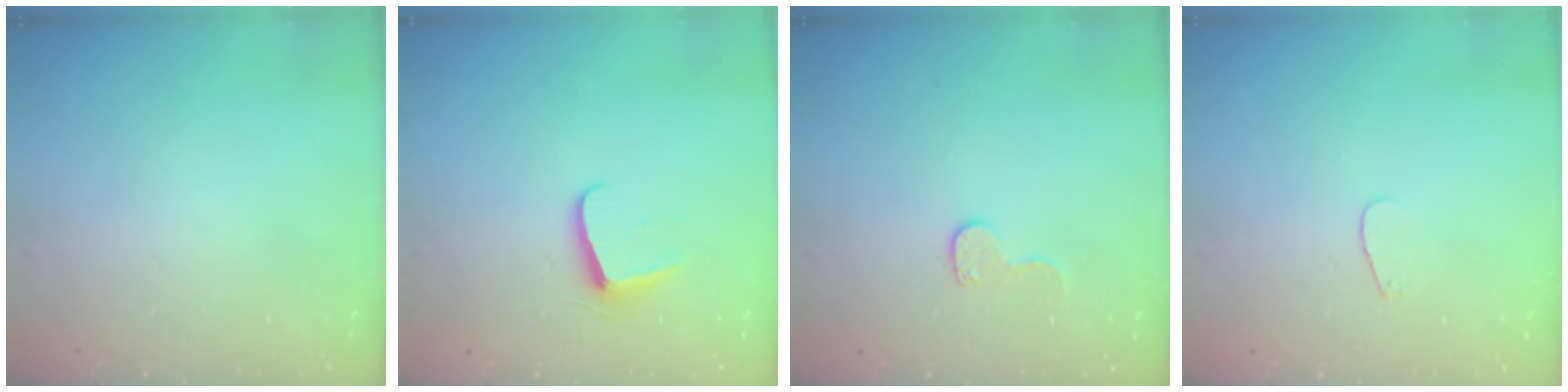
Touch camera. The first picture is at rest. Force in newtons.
{"total": 7.2, "press": 7.2, "slide": 0.5}
{"total": 8.4, "press": 8.4, "slide": 0.5}
{"total": 2.8, "press": 2.8, "slide": 0.2}